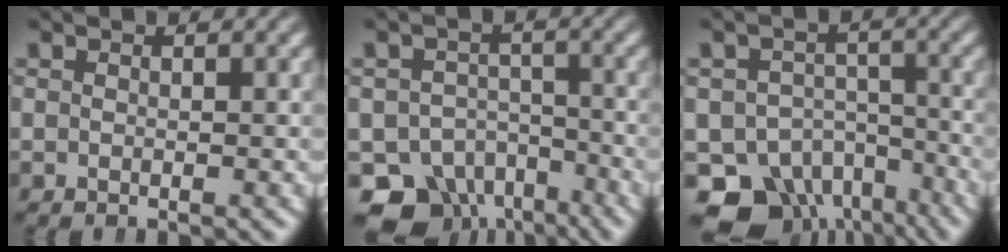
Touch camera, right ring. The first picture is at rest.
{"total": 9.8, "force": [-6.4, 6.7, 3.3], "torque": [-0.039, -0.045, -0.100]}
{"total": 13.1, "force": [-8.1, 9.1, 4.8], "torque": [-0.073, -0.056, -0.119]}